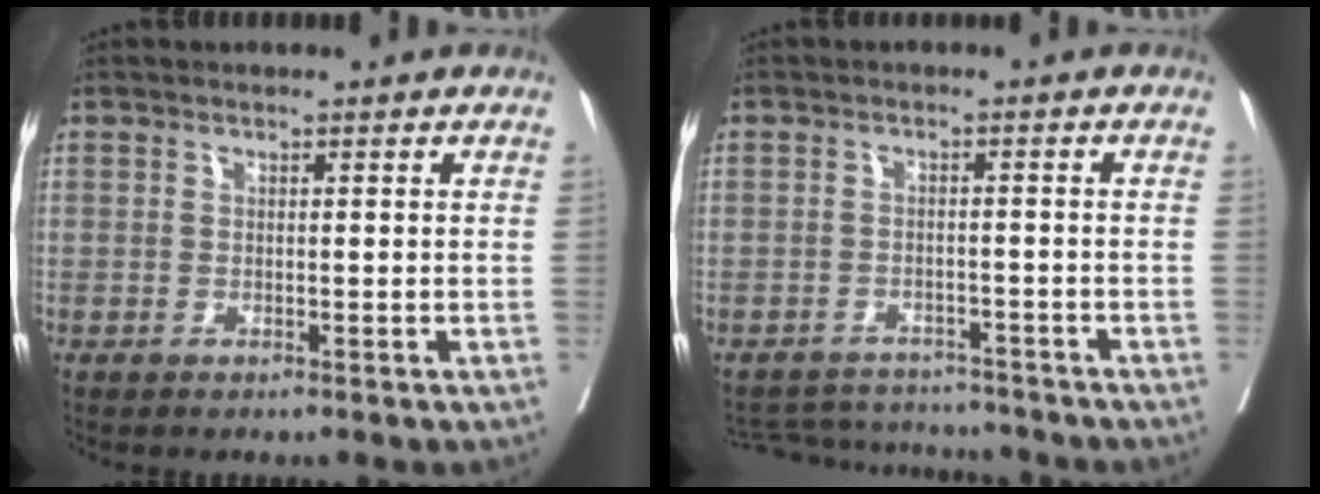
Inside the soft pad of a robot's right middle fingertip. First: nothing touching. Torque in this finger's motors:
{"motor_torque": [-0.61, -0.51, -0.25, -0.08]}